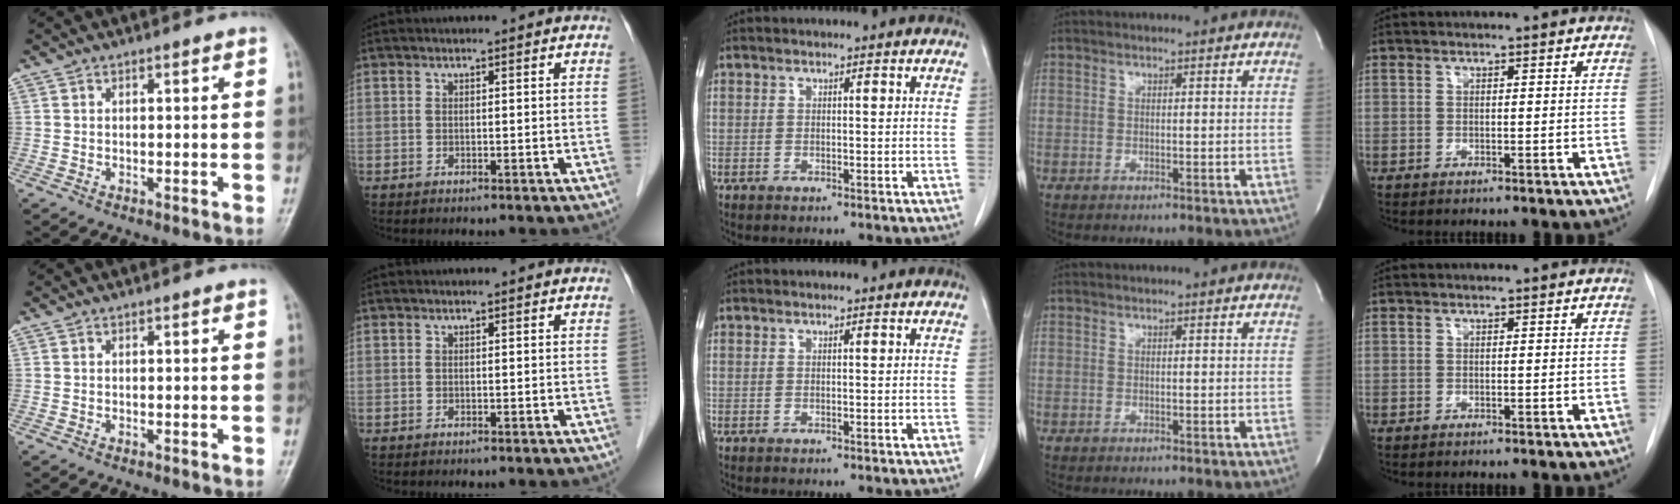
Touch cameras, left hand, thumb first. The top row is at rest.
{}